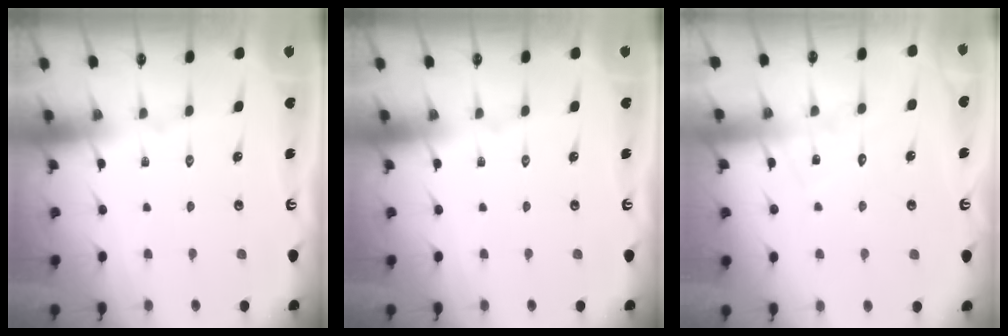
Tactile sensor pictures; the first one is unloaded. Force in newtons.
{"total": 0.0}
{"total": 8.4, "press": 8.4, "slide": 0.5}